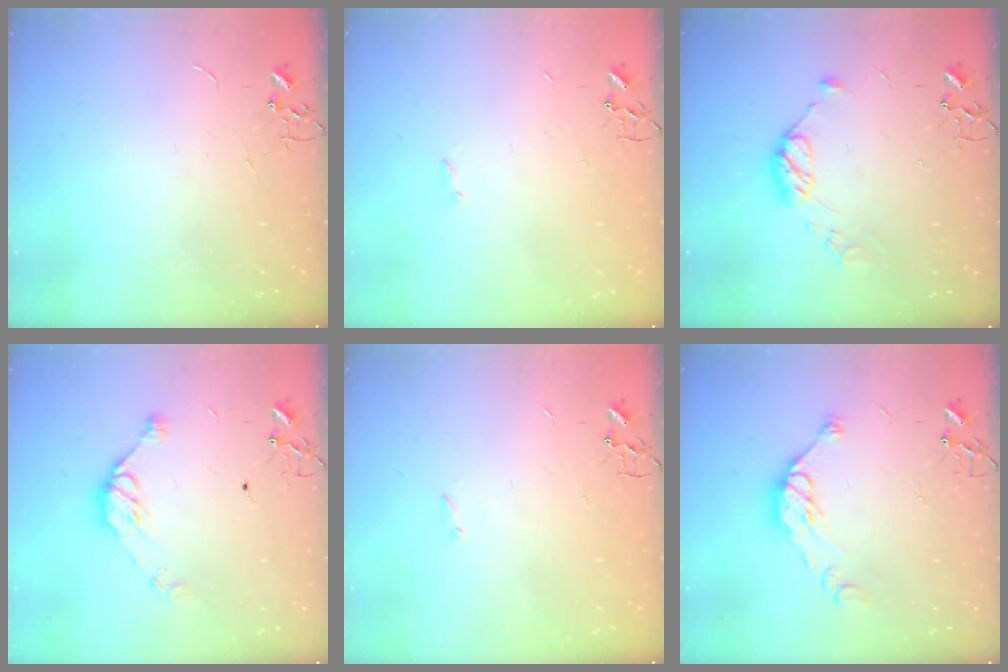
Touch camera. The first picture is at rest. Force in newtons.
{"total": 1.3, "press": 1.3, "slide": 0.3}
{"total": 9.5, "press": 9.5, "slide": 0.5}
{"total": 9.6, "press": 9.6, "slide": 0.8}
{"total": 1.3, "press": 1.3, "slide": 0.3}
{"total": 11.6, "press": 11.6, "slide": 0.7}